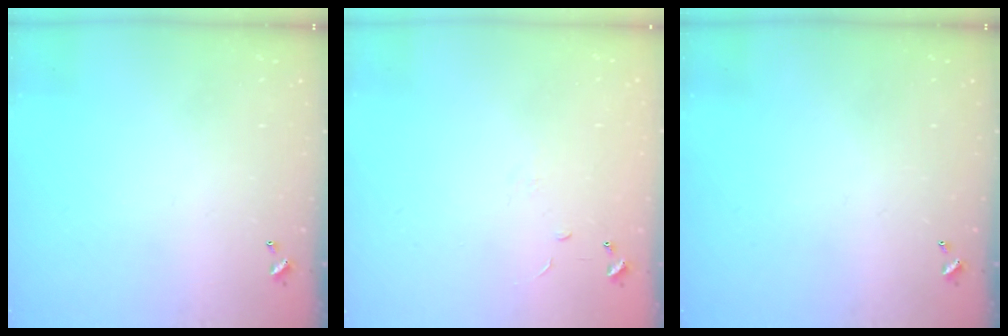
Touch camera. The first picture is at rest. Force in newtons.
{"total": 6.5, "press": 6.5, "slide": 0.6}
{"total": 0.0}